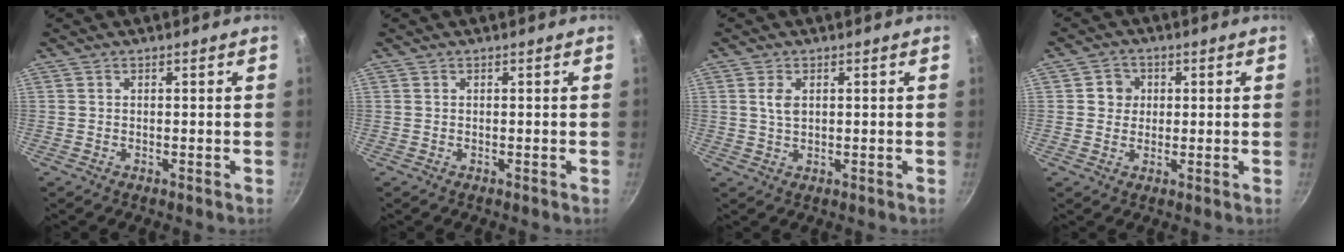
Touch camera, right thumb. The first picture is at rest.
{"total": 0.0}
{"total": 3.0, "force": [0.8, 1.8, 2.2], "torque": [-0.037, -0.003, 0.017]}
{"total": 4.1, "force": [0.7, 3.8, 1.1], "torque": [0.012, 0.004, 0.005]}